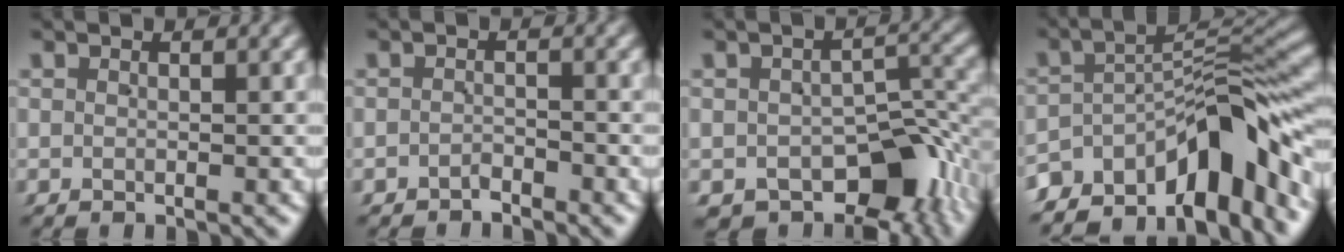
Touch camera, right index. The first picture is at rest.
{"total": 1.6, "force": [-1.5, 0.4, -0.2], "torque": [0.010, -0.003, -0.028]}
{"total": 12.3, "force": [-7.0, 7.6, 6.7], "torque": [-0.084, -0.050, -0.086]}
{"total": 11.0, "force": [-6.0, 4.7, 7.9], "torque": [-0.112, -0.015, -0.087]}